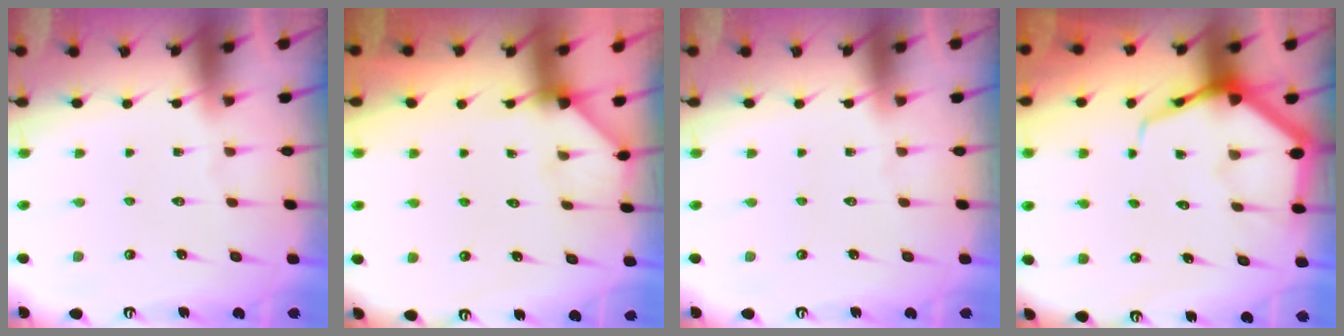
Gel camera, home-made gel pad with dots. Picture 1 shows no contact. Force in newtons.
{"total": 2.0, "press": 2.0, "slide": 0.3}
{"total": 0.0}
{"total": 6.9, "press": 6.9, "slide": 0.7}